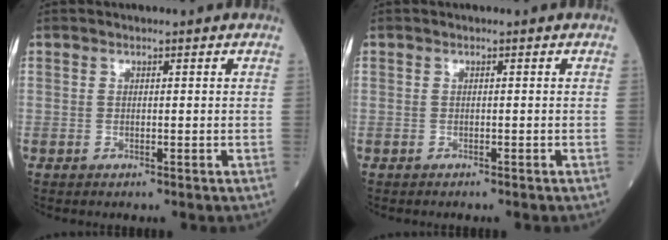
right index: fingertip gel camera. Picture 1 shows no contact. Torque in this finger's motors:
{"motor_torque": [0.01, 0.06, -0.01, 0.02]}